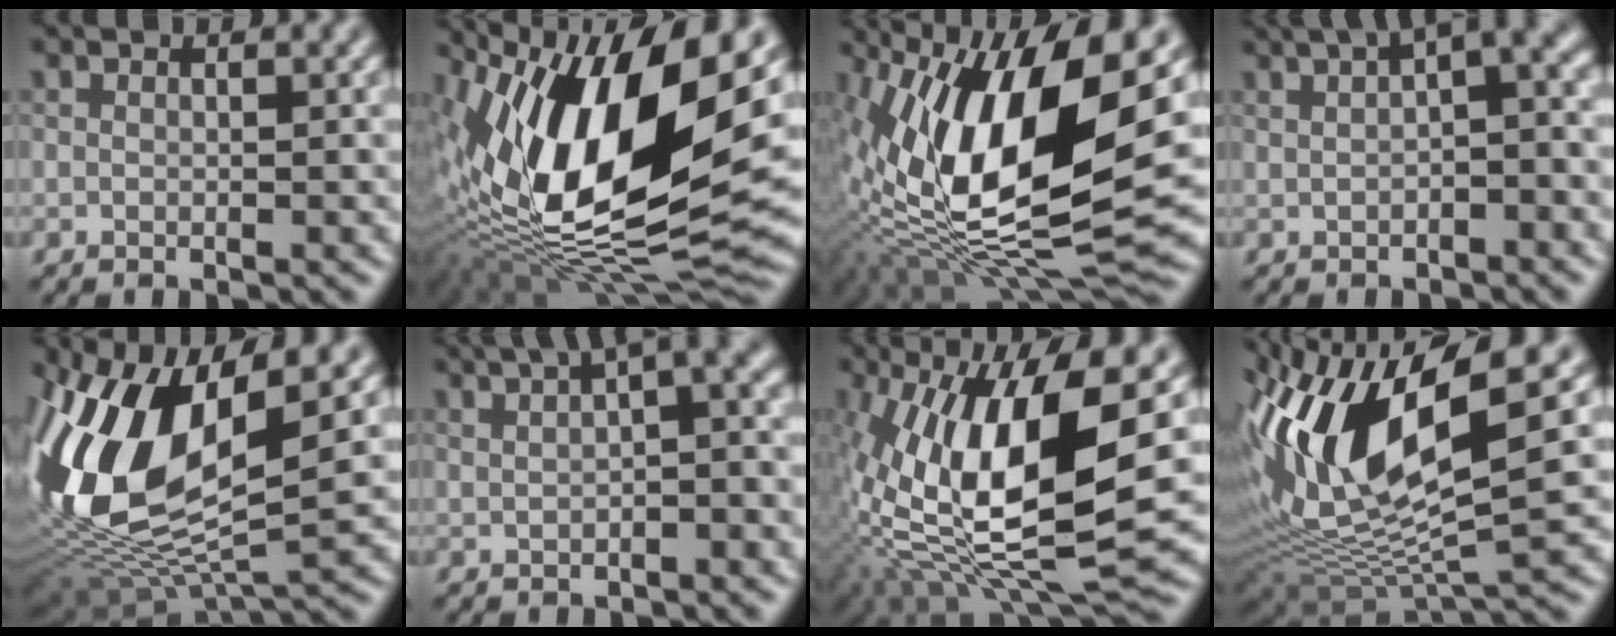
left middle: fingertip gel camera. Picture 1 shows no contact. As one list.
[{"total": 16.4, "force": [3.3, 7.6, 14.2], "torque": [-0.265, 0.013, 0.059]}, {"total": 15.5, "force": [2.0, 6.7, 13.8], "torque": [-0.272, 0.000, 0.037]}, {"total": 6.6, "force": [2.1, 1.9, 6.0], "torque": [-0.084, 0.029, 0.046]}, {"total": 13.4, "force": [1.3, 6.0, 11.9], "torque": [-0.265, 0.007, 0.024]}, {"total": 7.0, "force": [2.8, 2.0, 6.0], "torque": [-0.079, 0.031, 0.050]}, {"total": 14.9, "force": [0.3, 5.8, 13.7], "torque": [-0.287, -0.005, 0.014]}, {"total": 13.3, "force": [2.2, 4.1, 12.5], "torque": [-0.265, 0.008, 0.057]}]